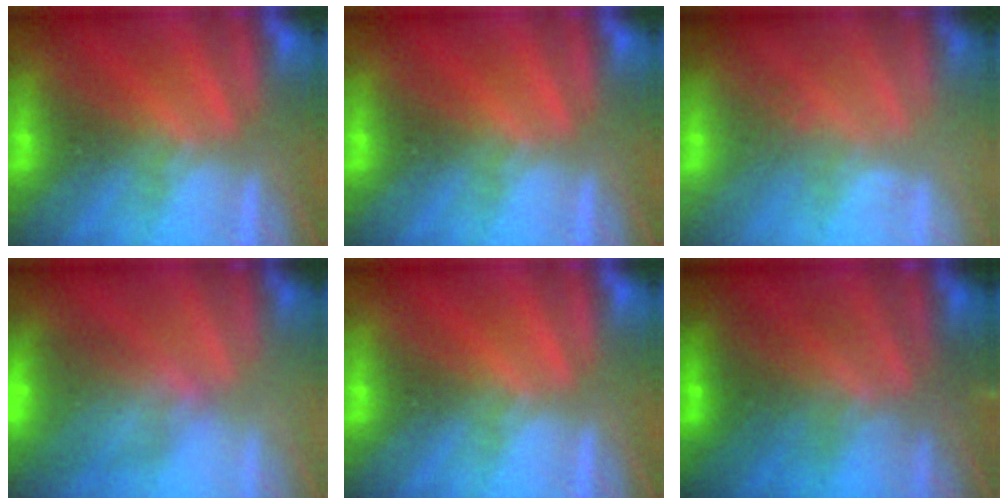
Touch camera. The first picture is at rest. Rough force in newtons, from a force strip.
{"total": 0.0}
{"total": 2.4}
{"total": 8.9}
{"total": 0.0}
{"total": 7.4}